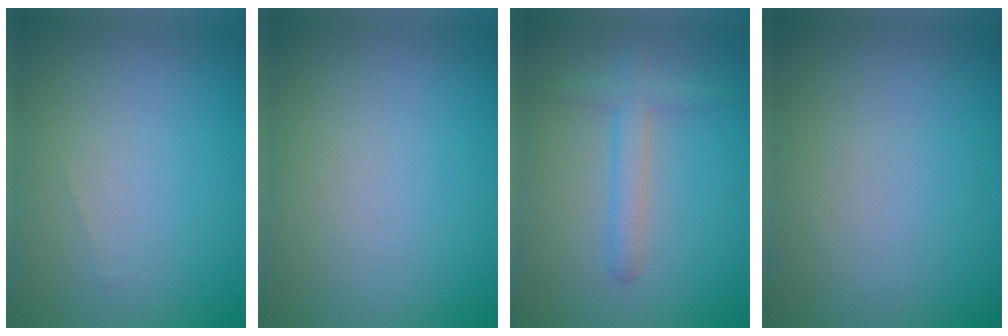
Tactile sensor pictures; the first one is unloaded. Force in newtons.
{"total": 0.0}
{"total": 2.3, "press": 2.3, "slide": 0.2}
{"total": 0.0}